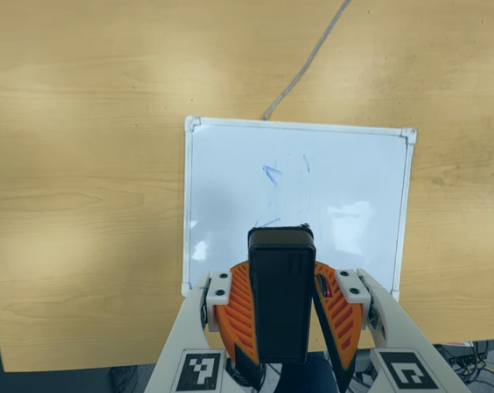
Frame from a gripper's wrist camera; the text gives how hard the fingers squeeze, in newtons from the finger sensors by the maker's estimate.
{"total": 9.5, "left": 8.8, "right": 10.2}